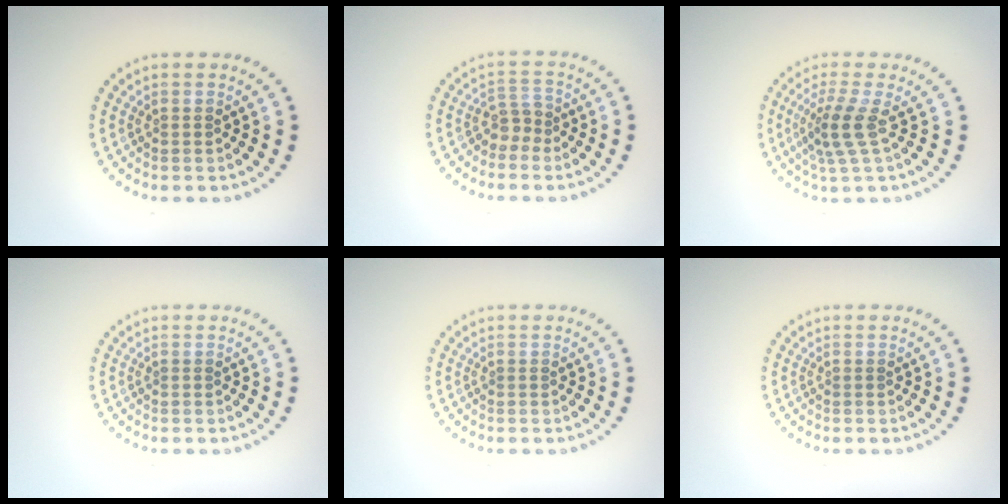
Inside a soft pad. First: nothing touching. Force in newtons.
{"total": 1.9, "press": 1.4, "slide": 1.3}
{"total": 3.1, "press": 2.5, "slide": 1.9}
{"total": 0.0}
{"total": 0.0}
{"total": 0.0}